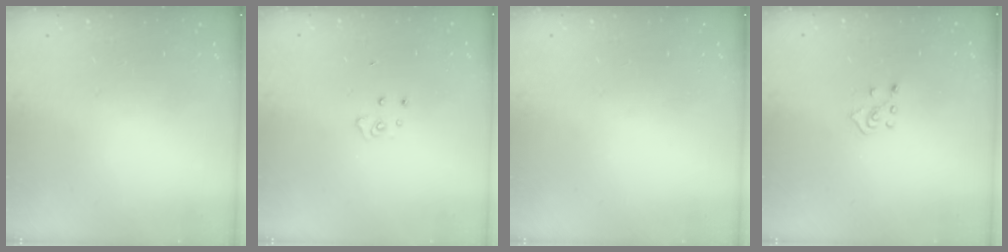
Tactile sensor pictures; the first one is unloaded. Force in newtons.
{"total": 4.4, "press": 4.4, "slide": 0.3}
{"total": 0.0}
{"total": 2.3, "press": 2.3, "slide": 0.5}